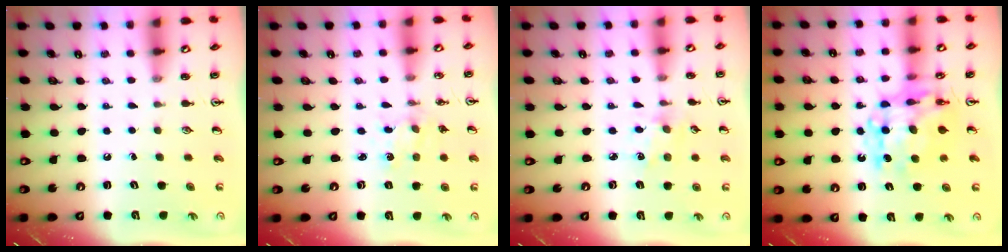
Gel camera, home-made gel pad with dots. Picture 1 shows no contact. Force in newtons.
{"total": 0.7, "press": 0.7, "slide": 0.1}
{"total": 2.1, "press": 2.1, "slide": 0.0}
{"total": 12.3, "press": 12.2, "slide": 1.2}